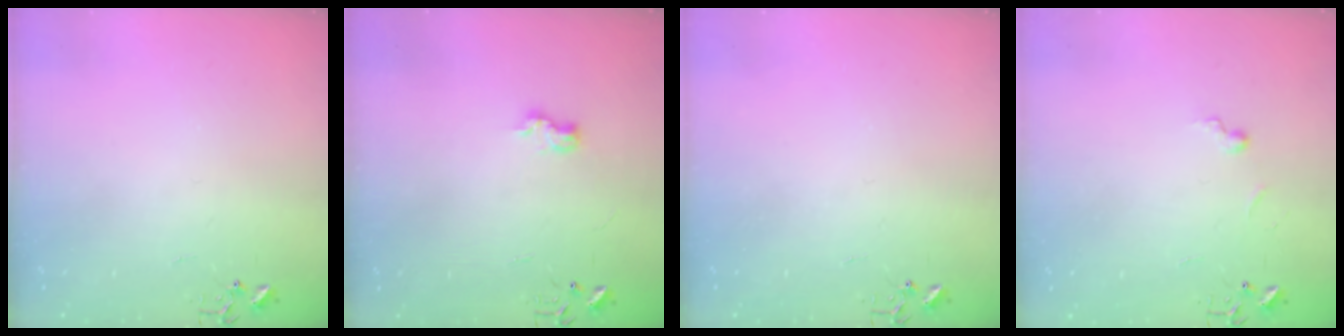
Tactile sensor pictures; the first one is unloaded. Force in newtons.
{"total": 6.4, "press": 6.4, "slide": 0.3}
{"total": 0.0}
{"total": 4.3, "press": 4.3, "slide": 0.6}